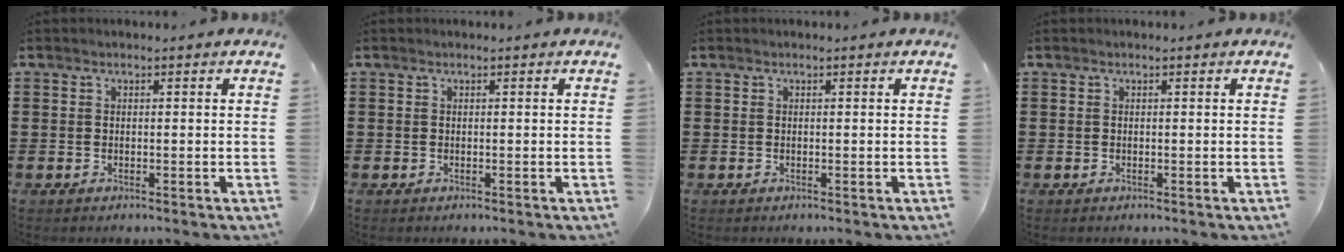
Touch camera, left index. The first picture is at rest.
{"total": 0.0}
{"total": 0.0}
{"total": 0.0}